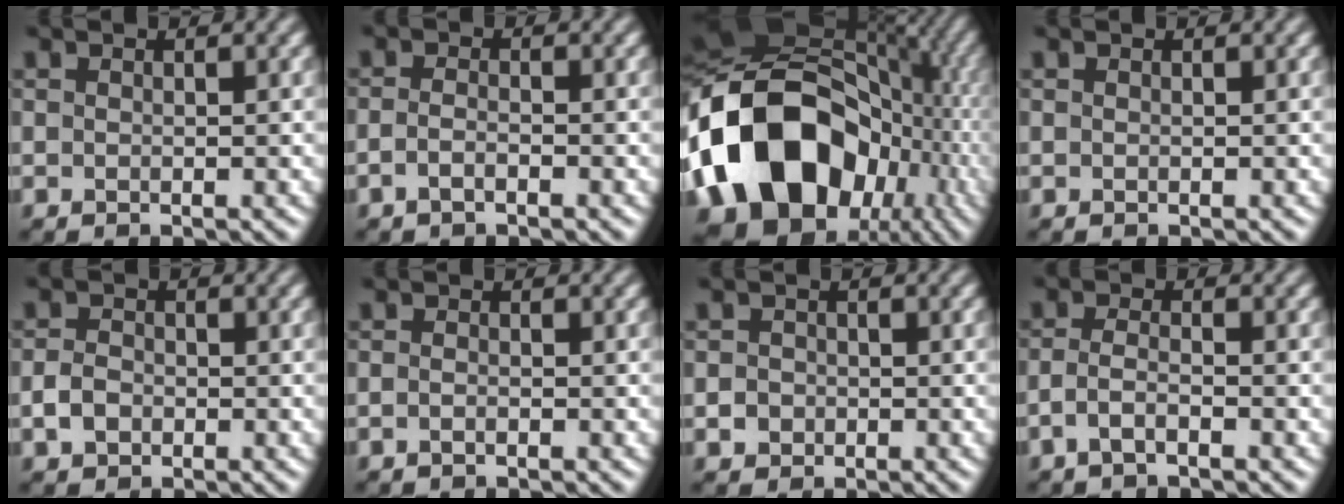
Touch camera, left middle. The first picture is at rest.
{"total": 1.3, "force": [-1.1, 0.1, 0.7], "torque": [-0.020, -0.002, -0.022]}
{"total": 20.1, "force": [-4.2, 14.9, 12.8], "torque": [-0.270, 0.013, -0.079]}
{"total": 0.0}
{"total": 2.0, "force": [-1.2, 1.4, 0.8], "torque": [-0.017, -0.002, -0.024]}
{"total": 0.7, "force": [-0.6, 0.0, 0.2], "torque": [-0.008, -0.002, -0.011]}
{"total": 1.5, "force": [-0.8, 1.3, 0.2], "torque": [0.015, -0.001, -0.015]}
{"total": 2.0, "force": [-1.5, 0.3, 1.3], "torque": [-0.032, 0.001, -0.032]}